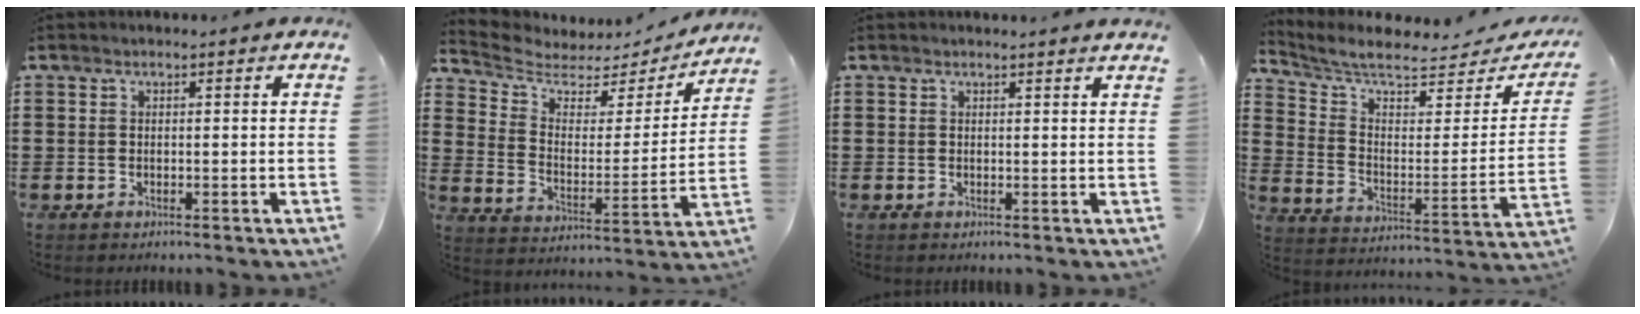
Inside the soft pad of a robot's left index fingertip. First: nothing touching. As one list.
[{"total": 4.7, "force": [4.1, 2.0, 1.1], "torque": [-0.052, -0.030, 0.065]}, {"total": 1.0, "force": [0.9, -0.2, 0.3], "torque": [-0.006, -0.003, 0.018]}, {"total": 6.7, "force": [6.0, 0.9, 2.8], "torque": [-0.084, -0.045, 0.101]}]